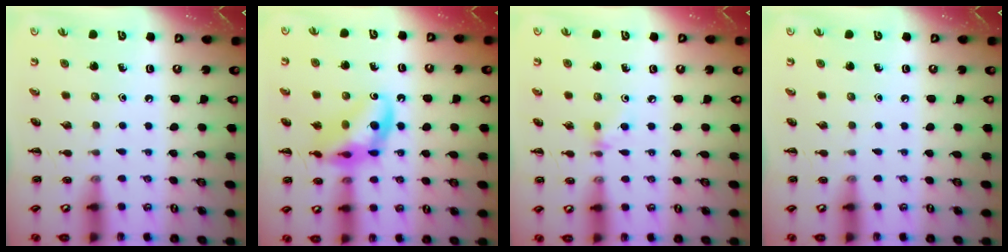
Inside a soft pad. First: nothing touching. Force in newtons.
{"total": 13.4, "press": 13.2, "slide": 2.5}
{"total": 4.4, "press": 4.1, "slide": 1.7}
{"total": 0.0}